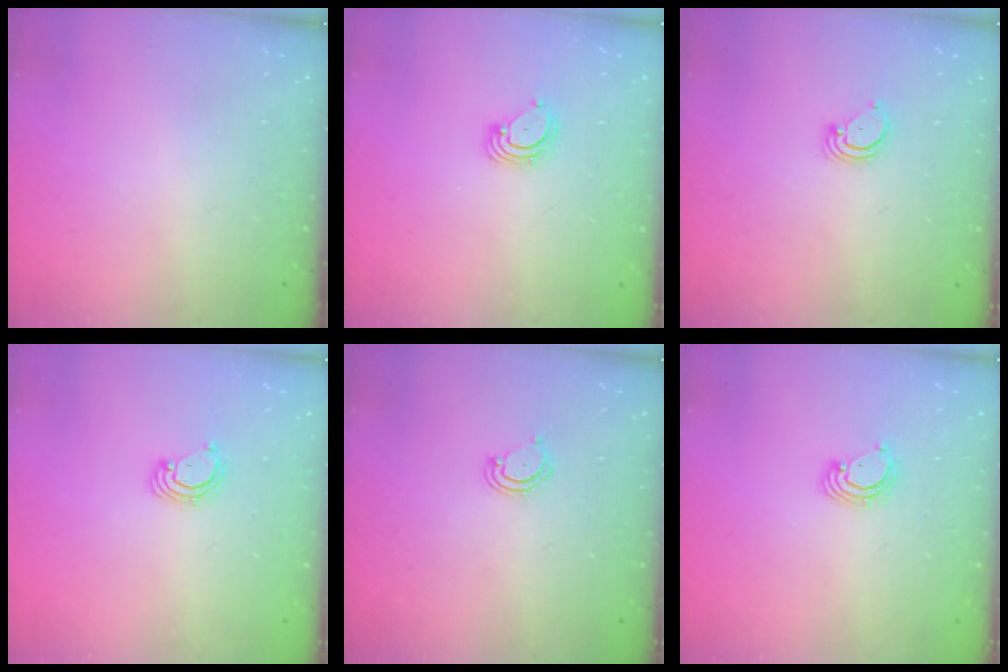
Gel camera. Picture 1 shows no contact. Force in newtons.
{"total": 3.5, "press": 3.5, "slide": 0.4}
{"total": 2.0, "press": 2.0, "slide": 0.1}
{"total": 3.3, "press": 3.3, "slide": 0.2}
{"total": 3.9, "press": 3.9, "slide": 0.4}
{"total": 3.3, "press": 3.3, "slide": 0.2}